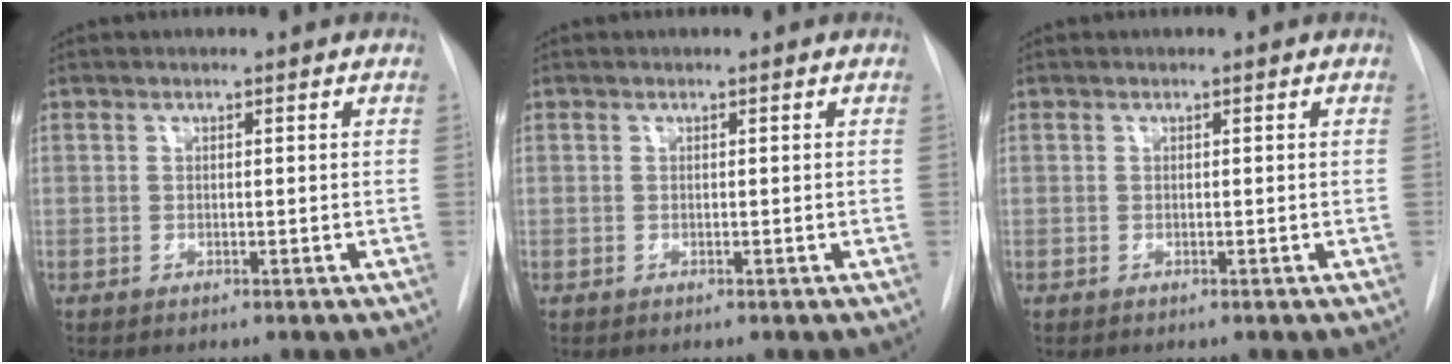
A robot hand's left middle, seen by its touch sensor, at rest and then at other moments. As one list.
[{"total": 0.0}, {"total": 0.0}]